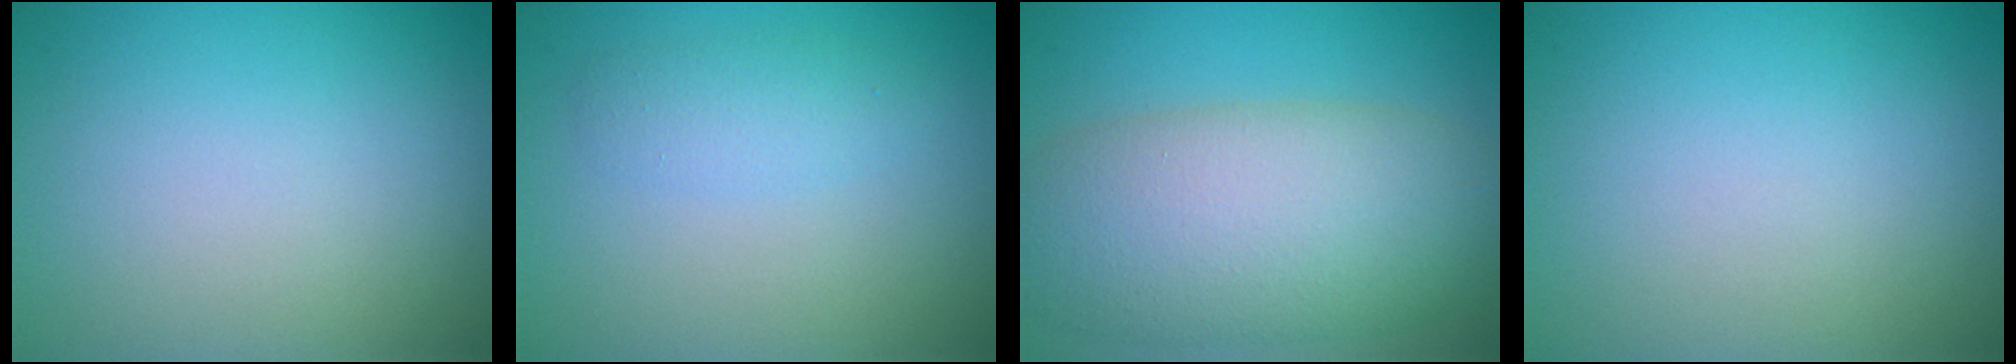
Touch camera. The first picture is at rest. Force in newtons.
{"total": 1.7, "press": 1.7, "slide": 0.0}
{"total": 9.6, "press": 9.6, "slide": 0.6}
{"total": 0.0}